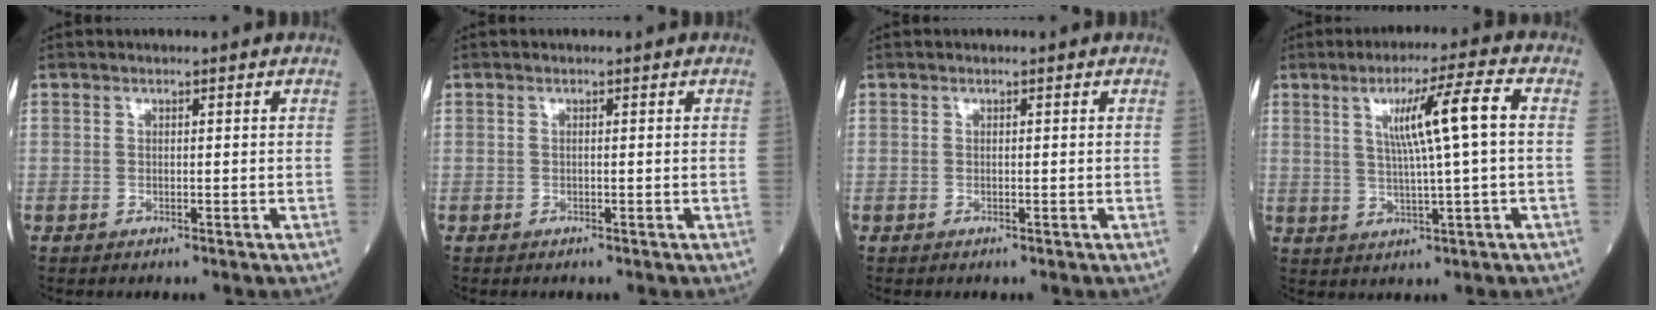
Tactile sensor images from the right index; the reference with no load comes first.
{"total": 0.0}
{"total": 0.0}
{"total": 8.9, "force": [1.8, -0.6, 8.7], "torque": [-0.148, 0.007, 0.033]}